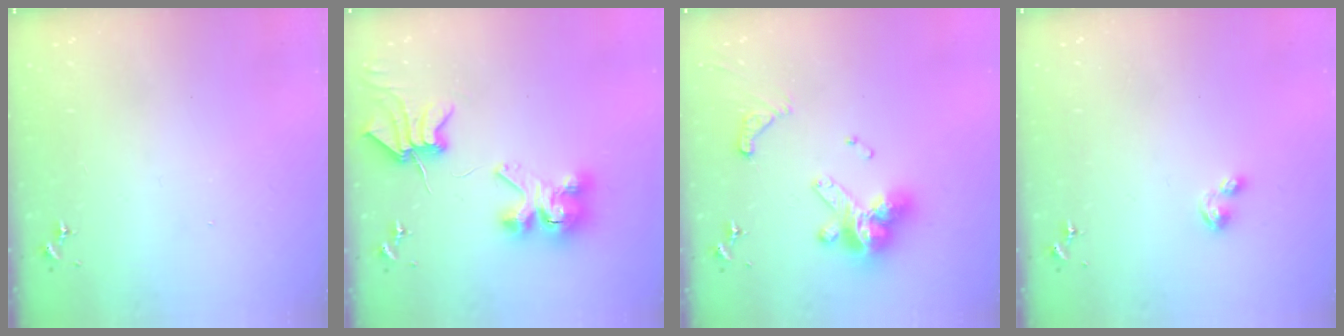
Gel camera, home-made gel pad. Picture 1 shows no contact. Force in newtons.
{"total": 9.7, "press": 9.6, "slide": 1.3}
{"total": 14.1, "press": 14.0, "slide": 1.4}
{"total": 3.6, "press": 3.5, "slide": 0.4}